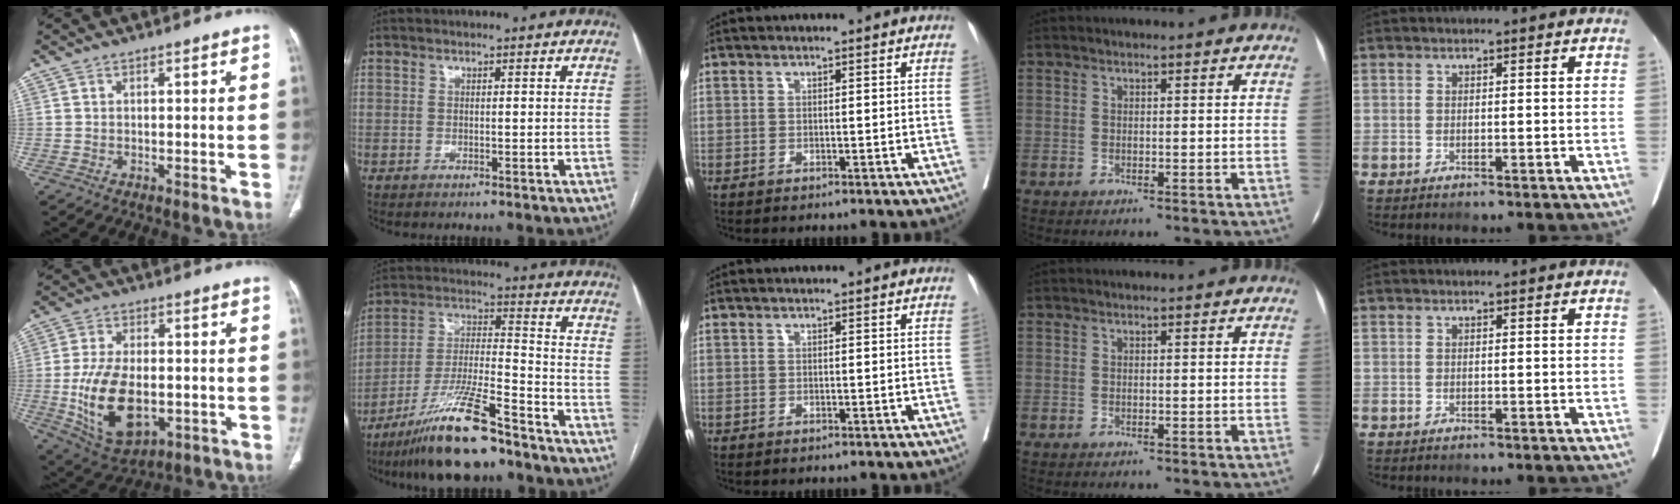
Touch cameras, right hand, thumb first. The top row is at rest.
{"thumb": {"total": 15.7, "force": [-2.9, 8.9, 12.5], "torque": [-0.222, -0.002, -0.032]}, "index": {"total": 14.6, "force": [-10.9, 1.7, 9.5], "torque": [-0.187, -0.016, -0.197]}}